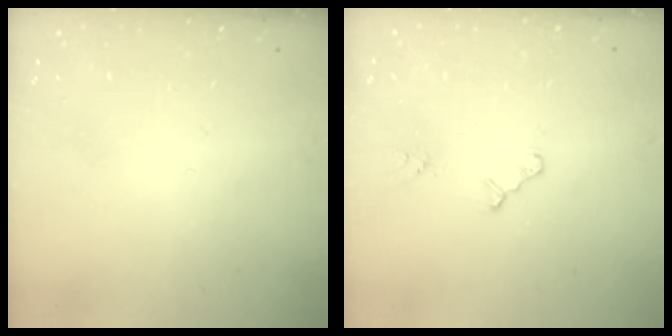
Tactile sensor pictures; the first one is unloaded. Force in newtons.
{"total": 2.0, "press": 2.0, "slide": 0.4}